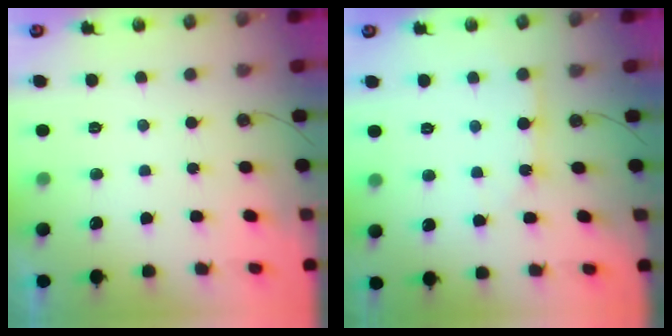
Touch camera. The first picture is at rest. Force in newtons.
{"total": 5.2, "press": 5.2, "slide": 0.5}